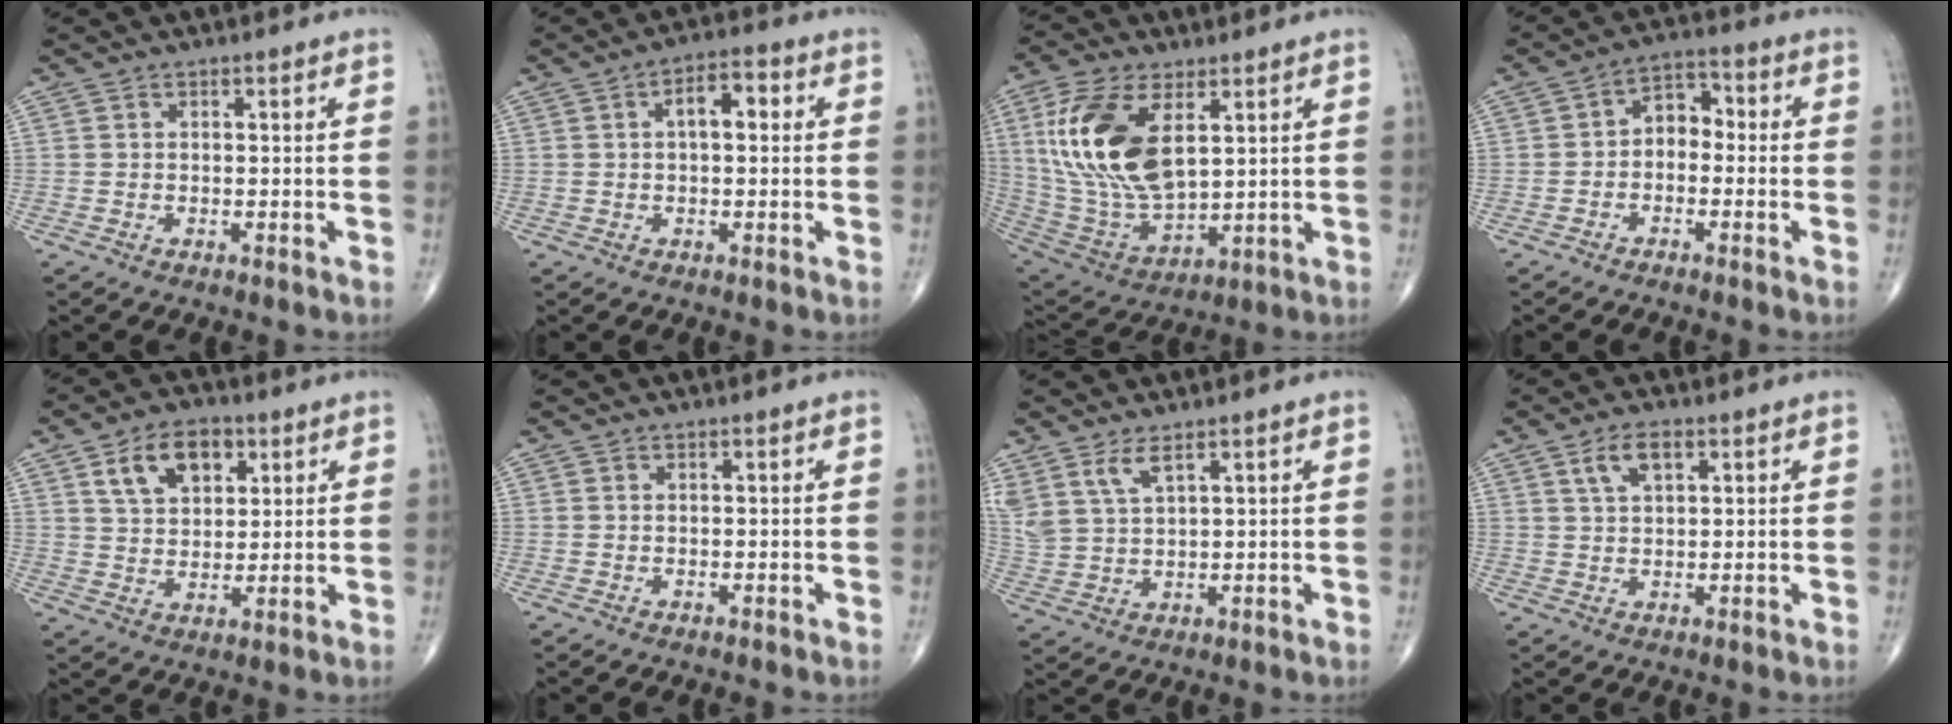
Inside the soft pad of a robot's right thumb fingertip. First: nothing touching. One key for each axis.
{"total": 5.6, "fx": 1.1, "fy": 2.7, "fz": 4.8, "tx": -0.068, "ty": 0.016, "tz": 0.009}
{"total": 20.1, "fx": 5.7, "fy": 10.3, "fz": 16.4, "tx": -0.332, "ty": -0.026, "tz": 0.115}
{"total": 5.7, "fx": -0.8, "fy": 4.0, "fz": 3.9, "tx": -0.042, "ty": 0.030, "tz": -0.030}
{"total": 10.2, "fx": 4.5, "fy": 6.5, "fz": 6.4, "tx": -0.080, "ty": -0.010, "tz": 0.078}
{"total": 0.0}
{"total": 6.5, "fx": 4.1, "fy": 2.4, "fz": 4.3, "tx": -0.095, "ty": -0.015, "tz": 0.093}
{"total": 4.8, "fx": 2.3, "fy": 2.3, "fz": 3.5, "tx": -0.064, "ty": 0.000, "tz": 0.045}